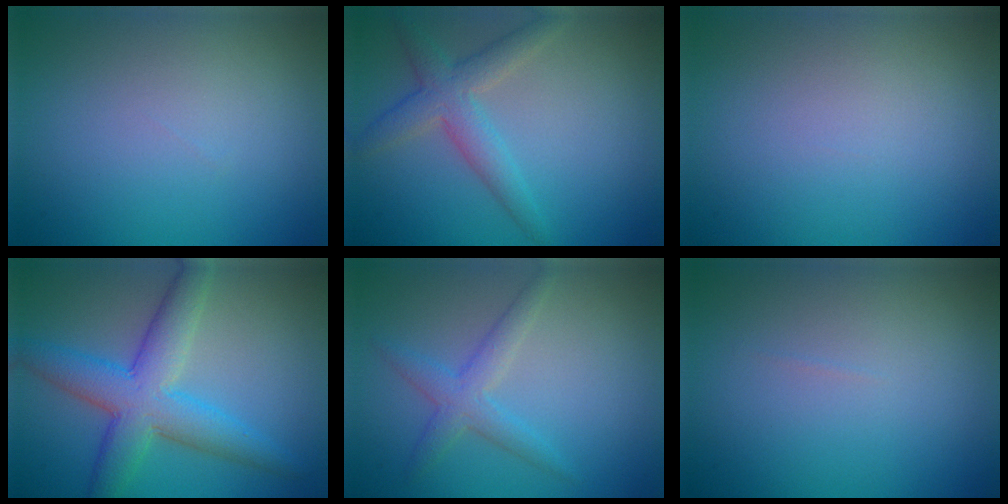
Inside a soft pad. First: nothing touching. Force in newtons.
{"total": 3.5, "press": 3.5, "slide": 0.2}
{"total": 0.0}
{"total": 6.6, "press": 6.6, "slide": 0.1}
{"total": 2.5, "press": 2.5, "slide": 0.2}
{"total": 0.0}